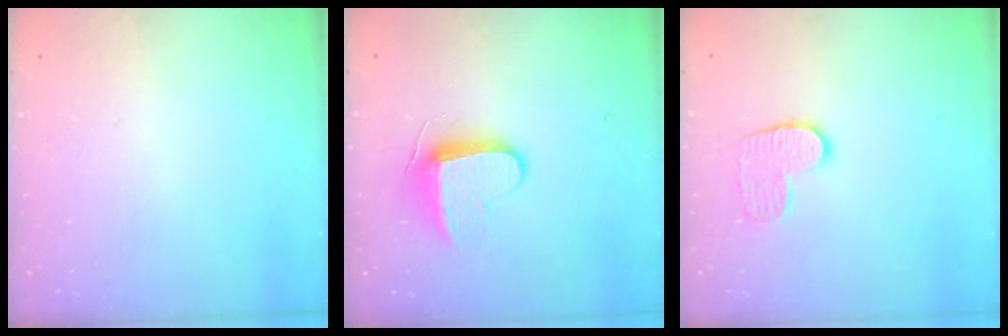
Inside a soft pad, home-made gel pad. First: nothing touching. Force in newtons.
{"total": 8.9, "press": 8.9, "slide": 0.8}
{"total": 8.0, "press": 8.0, "slide": 0.4}